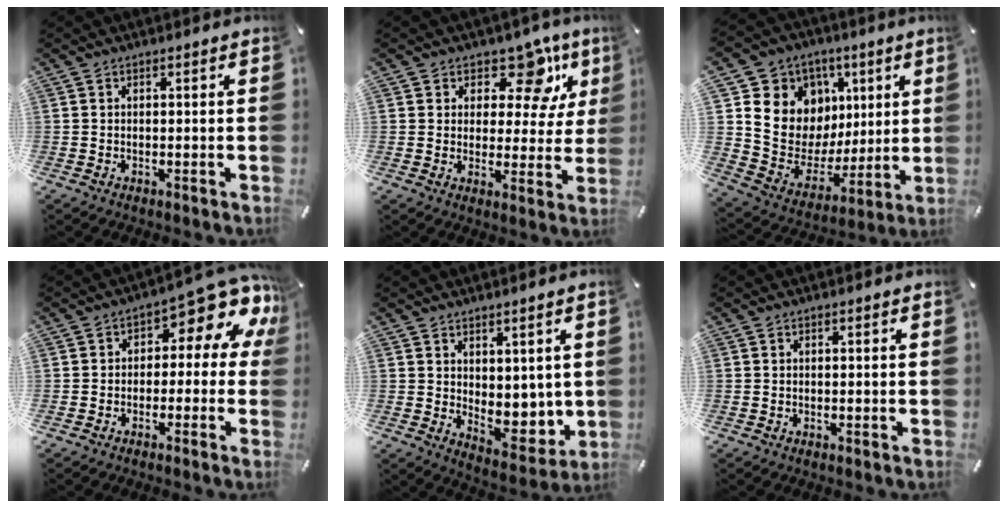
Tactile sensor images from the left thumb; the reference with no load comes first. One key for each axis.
{"total": 13.5, "fx": 7.6, "fy": 7.6, "fz": 8.1, "tx": -0.111, "ty": -0.046, "tz": 0.132}
{"total": 13.6, "fx": 3.5, "fy": 12.7, "fz": 3.4, "tx": -0.046, "ty": -0.039, "tz": 0.086}
{"total": 10.0, "fx": 4.5, "fy": 4.7, "fz": 7.7, "tx": -0.094, "ty": -0.045, "tz": 0.073}
{"total": 6.3, "fx": 2.3, "fy": 5.1, "fz": 2.9, "tx": -0.014, "ty": -0.034, "tz": 0.051}
{"total": 0.0}